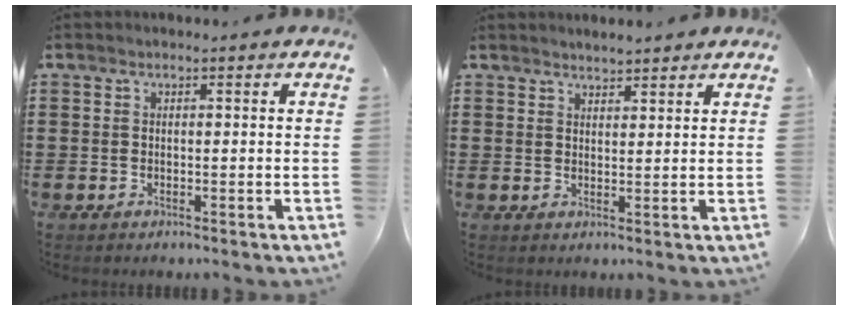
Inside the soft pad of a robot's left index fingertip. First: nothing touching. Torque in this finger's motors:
{"motor_torque": [0.06, 0.14, 0.02, 0.00]}